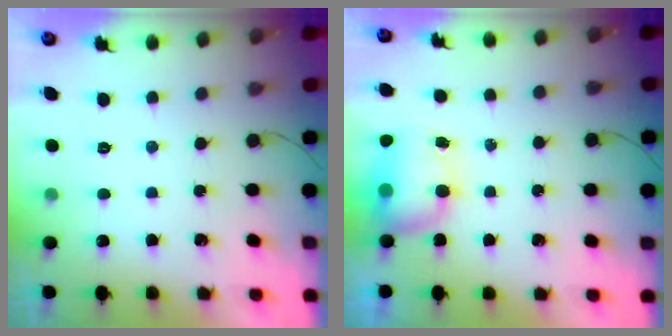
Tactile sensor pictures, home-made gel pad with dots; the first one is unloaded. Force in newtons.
{"total": 7.8, "press": 7.4, "slide": 2.6}